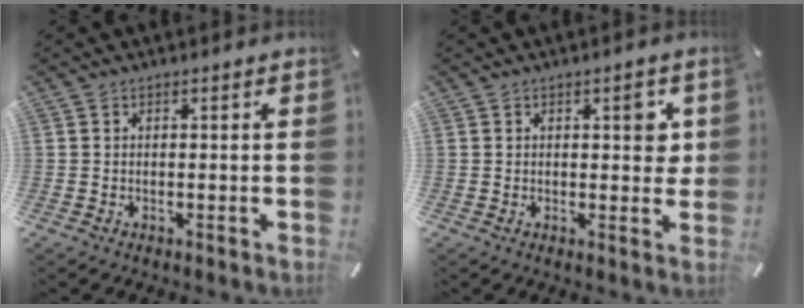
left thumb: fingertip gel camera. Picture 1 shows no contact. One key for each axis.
{"total": 4.3, "fx": 1.3, "fy": 2.2, "fz": 3.4, "tx": -0.031, "ty": -0.009, "tz": 0.012}